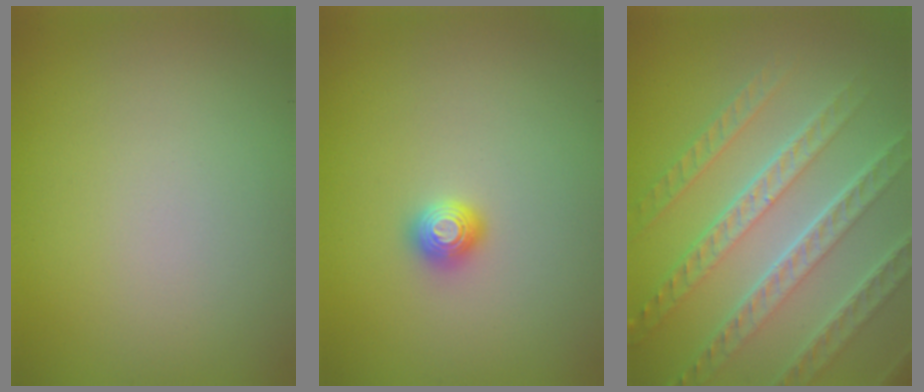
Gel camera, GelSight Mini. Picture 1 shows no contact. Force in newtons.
{"total": 1.3, "press": 1.2, "slide": 0.5}
{"total": 8.3, "press": 5.7, "slide": 5.9}